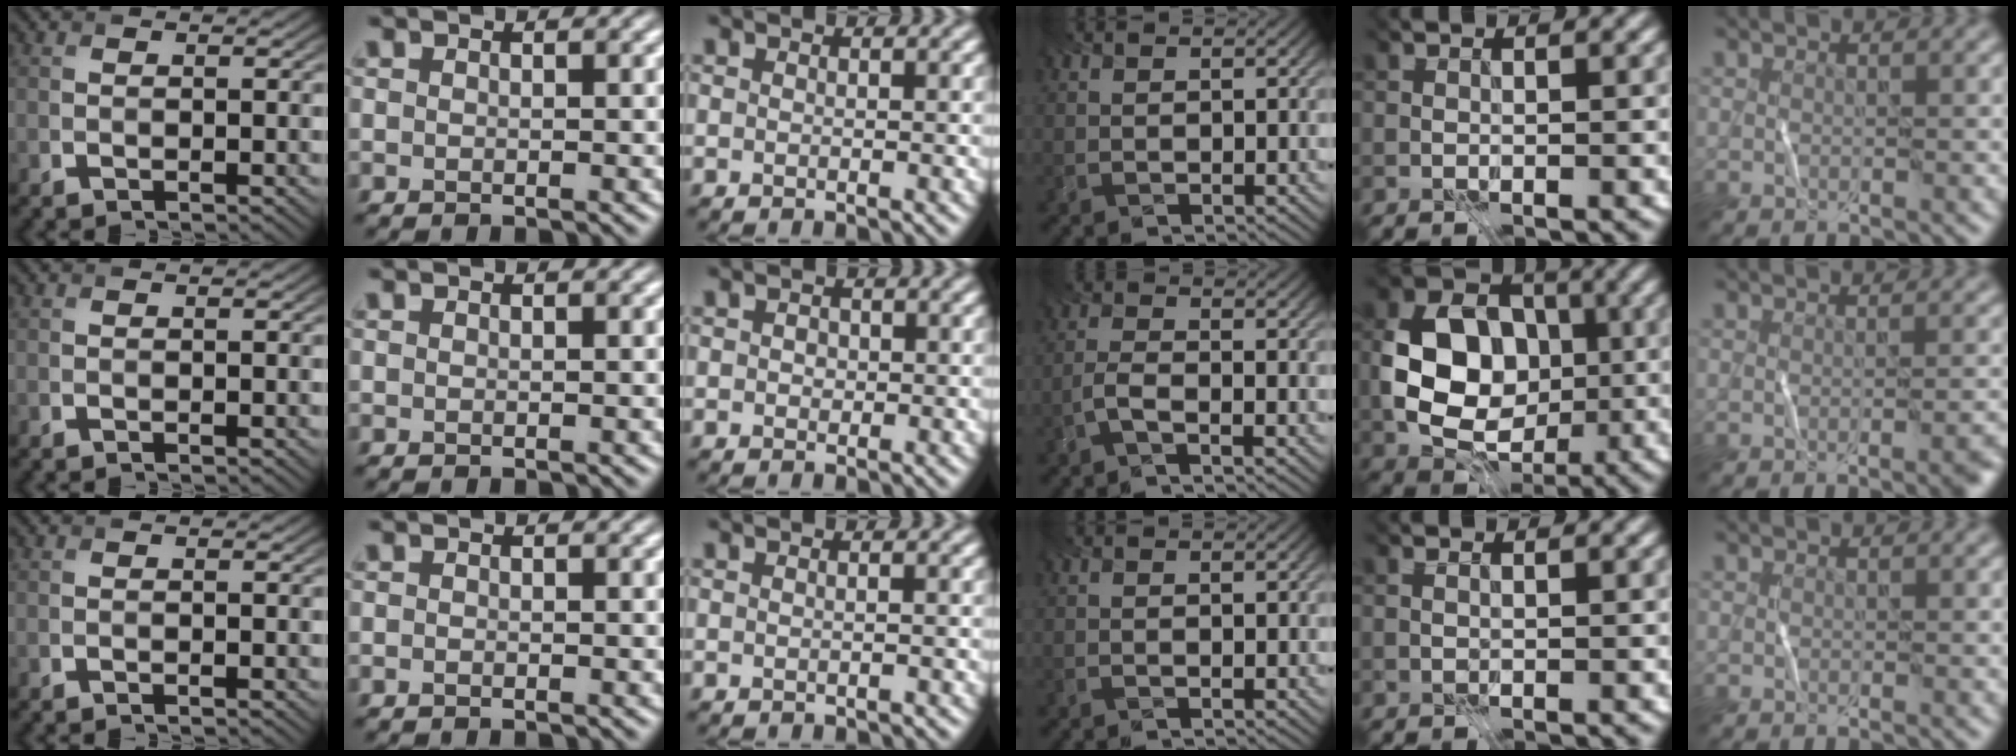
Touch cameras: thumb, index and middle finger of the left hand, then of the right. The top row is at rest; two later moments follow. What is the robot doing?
{"motion": "wrap", "object": "wrapping paper"}